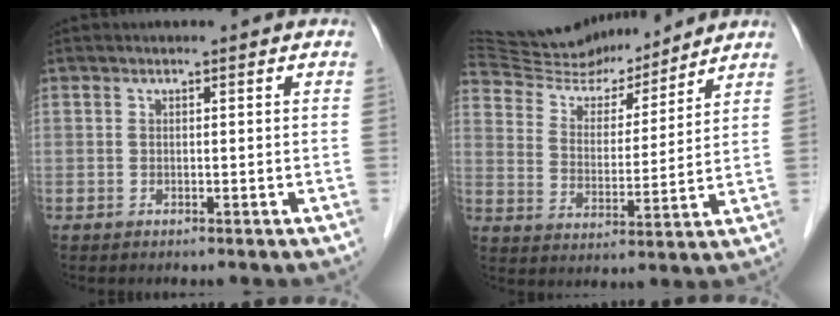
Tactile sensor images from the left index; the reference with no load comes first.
{"total": 18.5, "force": [17.2, 4.6, 5.0], "torque": [-0.095, 0.010, 0.289]}